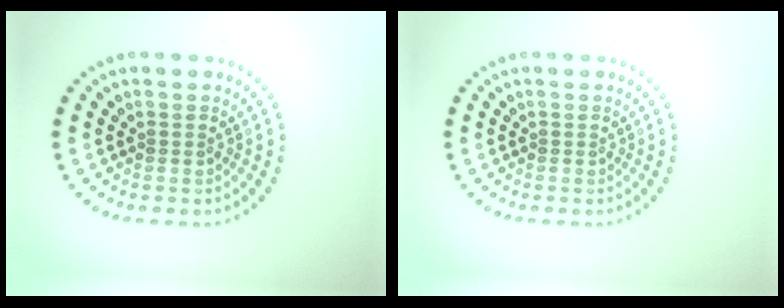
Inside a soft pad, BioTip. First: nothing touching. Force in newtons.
{"total": 0.0}